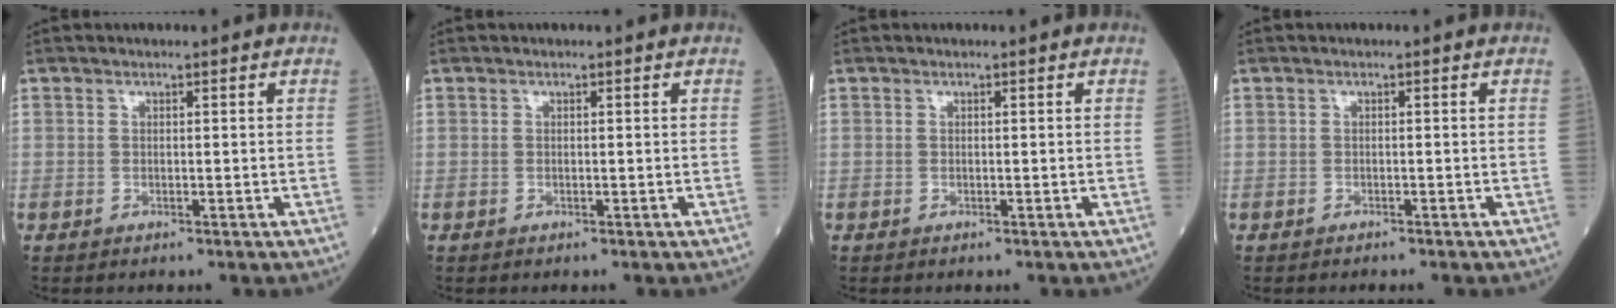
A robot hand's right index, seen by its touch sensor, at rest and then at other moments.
{"total": 0.0}
{"total": 0.0}
{"total": 1.4, "force": [-1.3, 0.4, 0.6], "torque": [-0.014, -0.002, -0.014]}